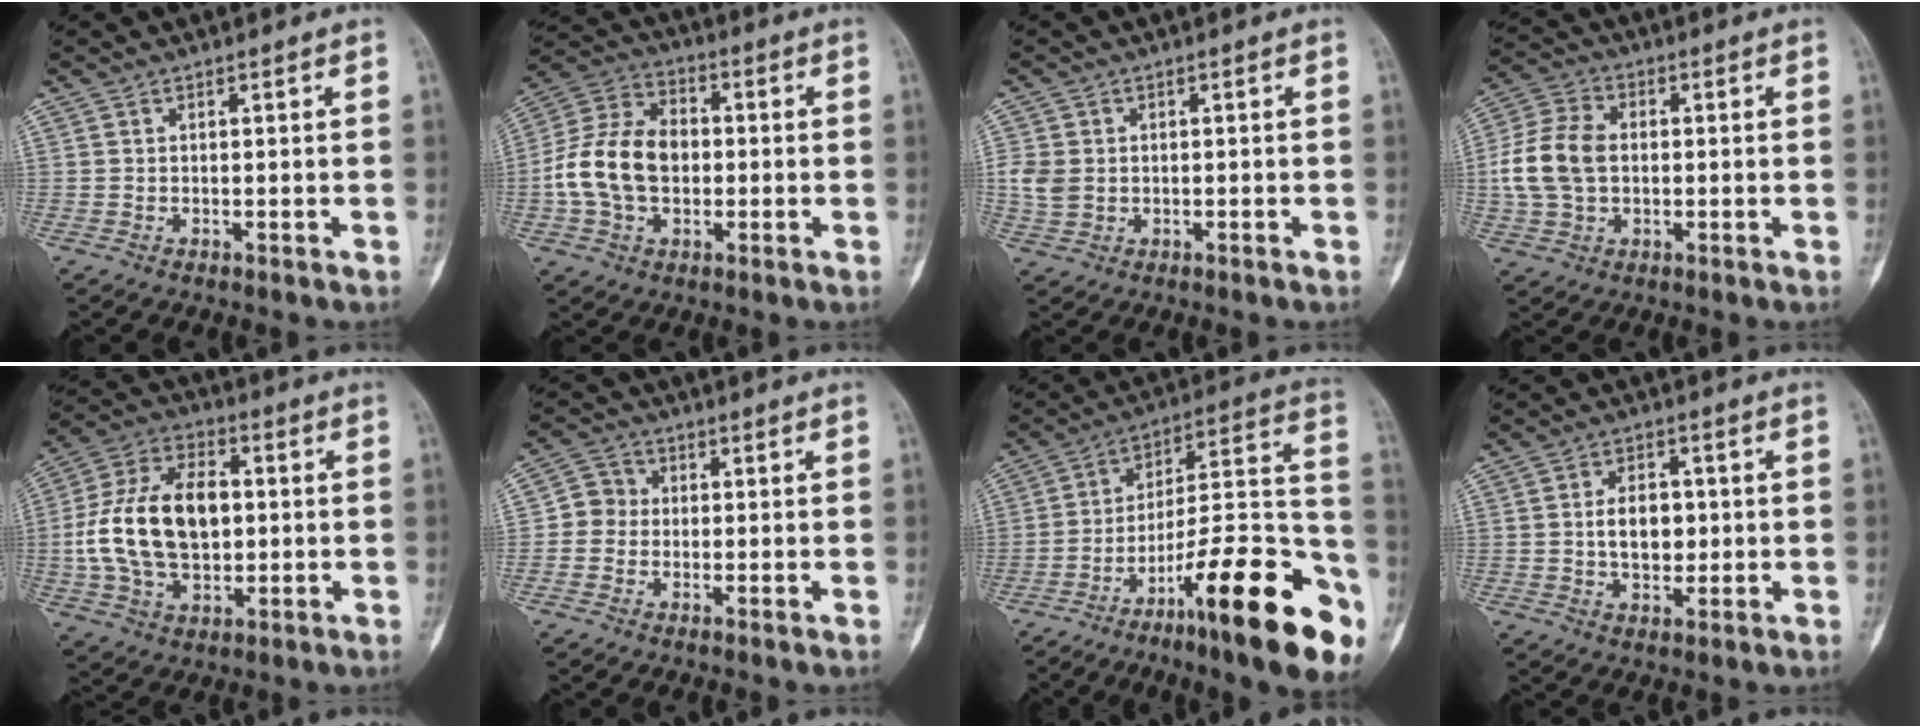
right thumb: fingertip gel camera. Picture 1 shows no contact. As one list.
[{"total": 14.6, "force": [-1.2, 10.2, 10.3], "torque": [-0.188, 0.034, -0.026]}, {"total": 4.3, "force": [0.0, 3.5, 2.6], "torque": [-0.051, 0.002, 0.001]}, {"total": 11.5, "force": [0.0, 8.0, 8.2], "torque": [-0.163, 0.018, -0.004]}, {"total": 19.2, "force": [0.3, 12.2, 14.8], "torque": [-0.263, 0.021, 0.006]}, {"total": 4.7, "force": [-0.4, 4.4, 1.6], "torque": [-0.005, 0.012, -0.020]}, {"total": 26.1, "force": [-13.3, 5.6, 21.7], "torque": [-0.269, 0.085, -0.205]}, {"total": 6.6, "force": [0.0, 4.4, 4.9], "torque": [-0.061, 0.002, 0.001]}]